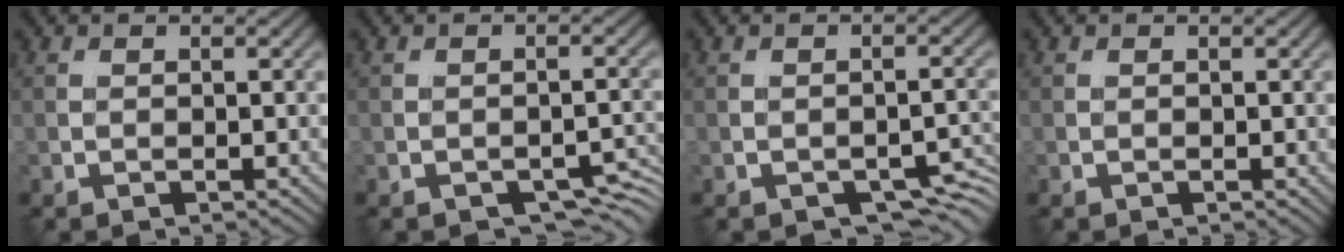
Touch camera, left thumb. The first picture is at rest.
{"total": 3.7, "force": [-2.5, 1.6, 2.2], "torque": [-0.027, -0.002, -0.026]}
{"total": 4.2, "force": [-2.7, 2.0, 2.6], "torque": [-0.030, -0.006, -0.028]}
{"total": 0.0}